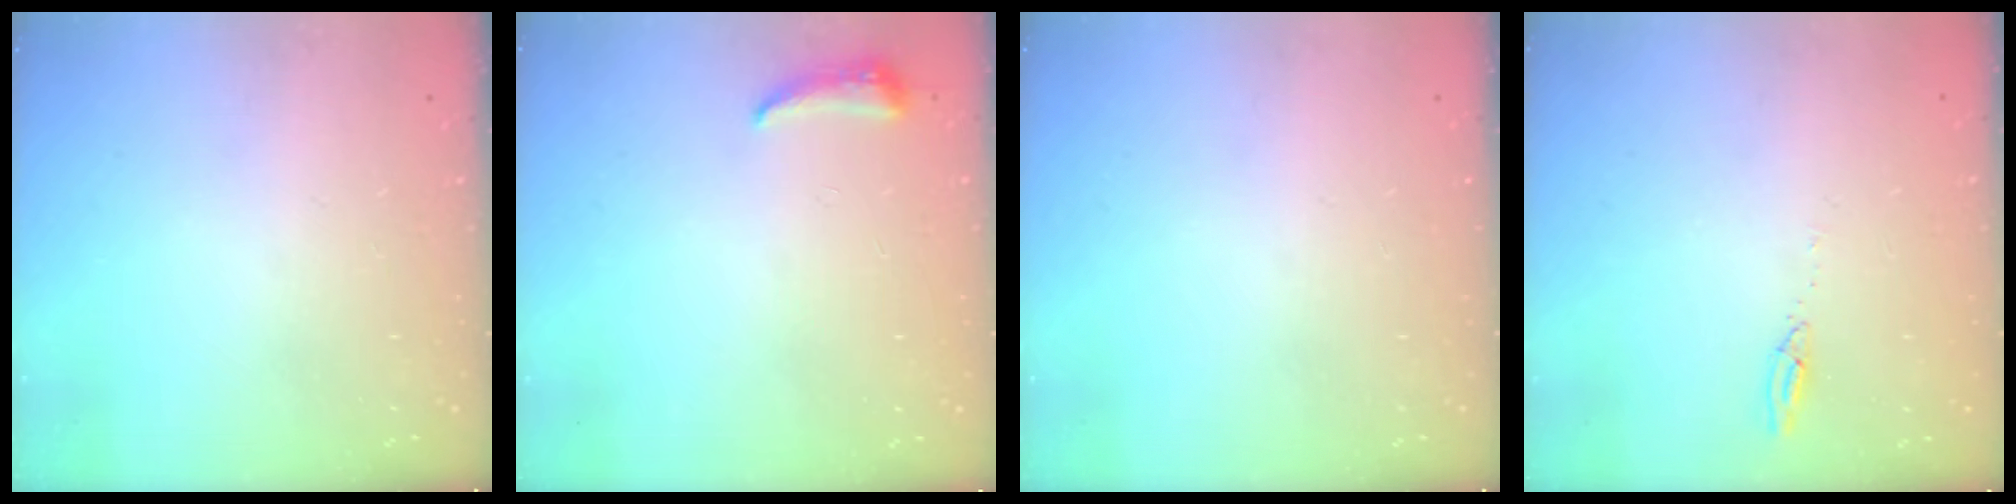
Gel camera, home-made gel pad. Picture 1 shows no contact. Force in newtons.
{"total": 4.3, "press": 4.2, "slide": 0.9}
{"total": 0.0}
{"total": 2.7, "press": 2.7, "slide": 0.2}